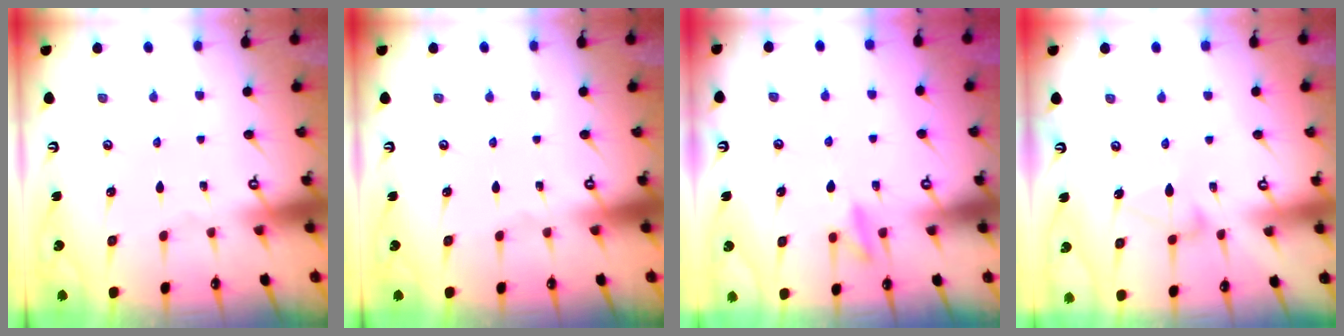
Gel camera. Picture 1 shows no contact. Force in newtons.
{"total": 0.0}
{"total": 9.0, "press": 8.9, "slide": 1.2}
{"total": 7.0, "press": 6.9, "slide": 0.4}